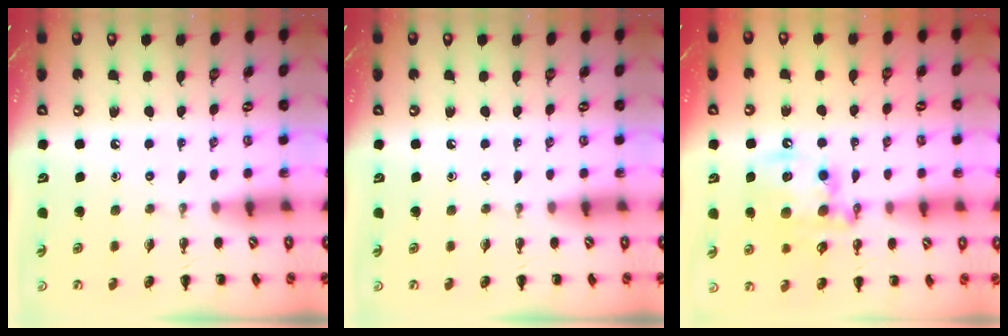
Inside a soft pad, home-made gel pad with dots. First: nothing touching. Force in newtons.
{"total": 0.0}
{"total": 13.0, "press": 12.6, "slide": 3.0}